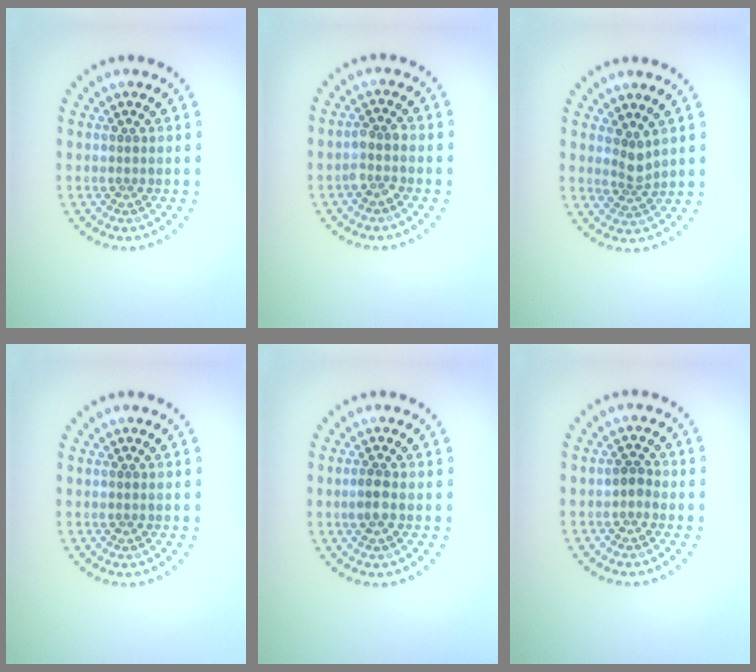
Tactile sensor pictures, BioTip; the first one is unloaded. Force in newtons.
{"total": 1.7, "press": 1.6, "slide": 0.7}
{"total": 2.0, "press": 1.5, "slide": 1.3}
{"total": 0.0}
{"total": 1.3, "press": 1.2, "slide": 0.5}
{"total": 0.9, "press": 0.8, "slide": 0.4}